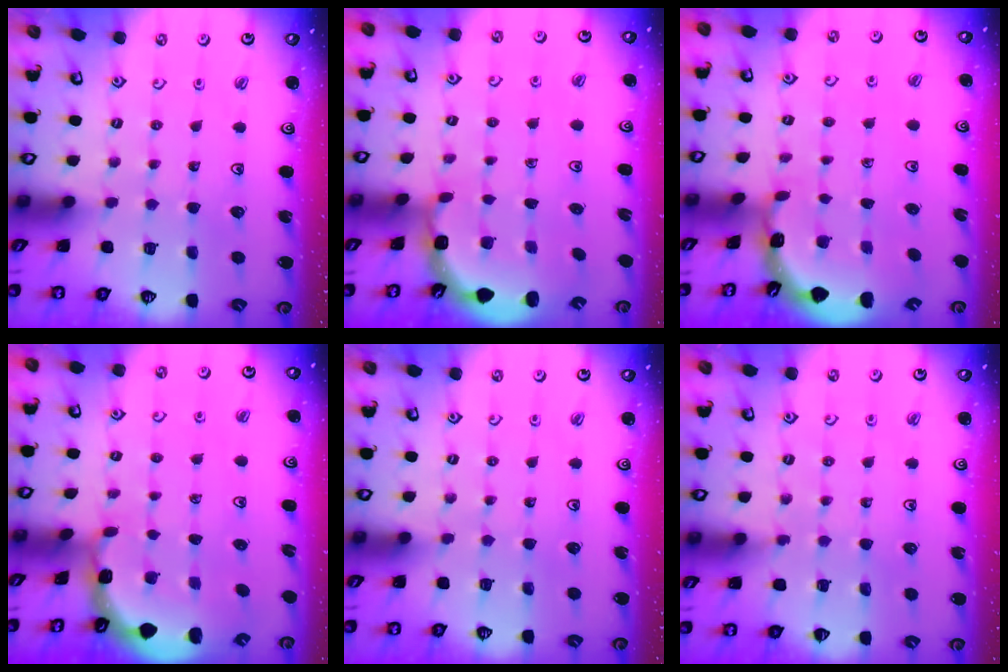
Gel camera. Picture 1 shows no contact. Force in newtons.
{"total": 2.0, "press": 1.8, "slide": 0.9}
{"total": 1.6, "press": 1.6, "slide": 0.1}
{"total": 1.0, "press": 1.0, "slide": 0.2}
{"total": 0.0}
{"total": 3.5, "press": 3.5, "slide": 0.4}